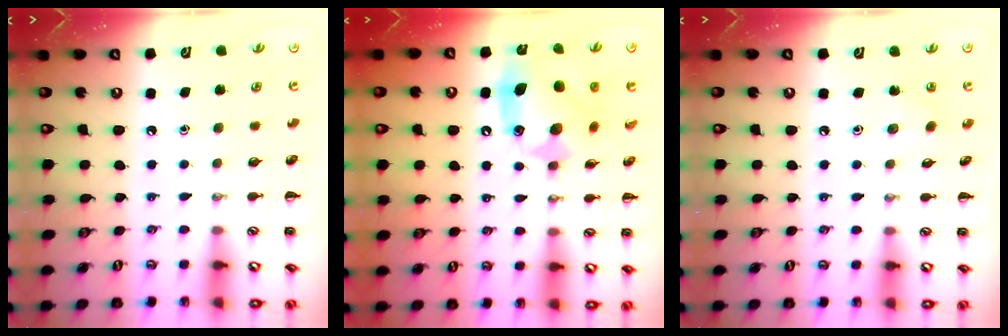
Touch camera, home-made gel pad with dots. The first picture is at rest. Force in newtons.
{"total": 12.9, "press": 12.8, "slide": 2.1}
{"total": 2.5, "press": 2.4, "slide": 0.8}